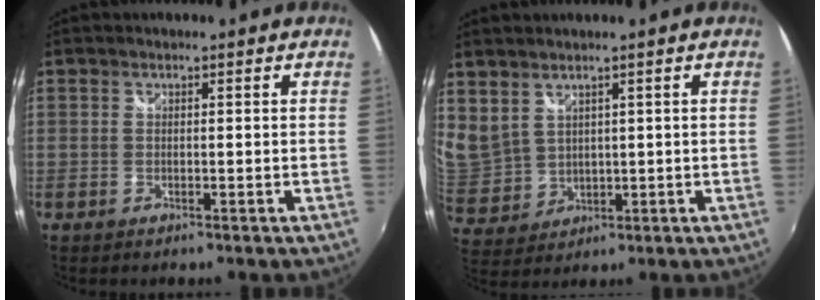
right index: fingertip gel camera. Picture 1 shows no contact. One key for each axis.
{"total": 9.0, "fx": 5.6, "fy": 6.0, "fz": 3.5, "tx": -0.089, "ty": 0.007, "tz": 0.136}